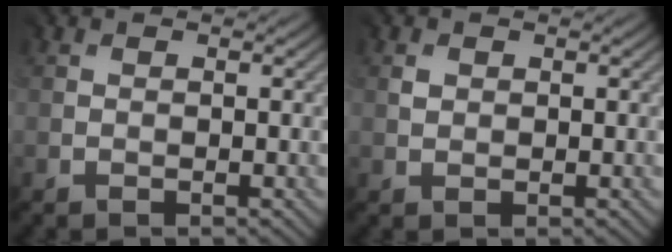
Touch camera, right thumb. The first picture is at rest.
{"total": 1.0, "force": [0.7, 0.6, -0.5], "torque": [0.004, -0.002, 0.013]}